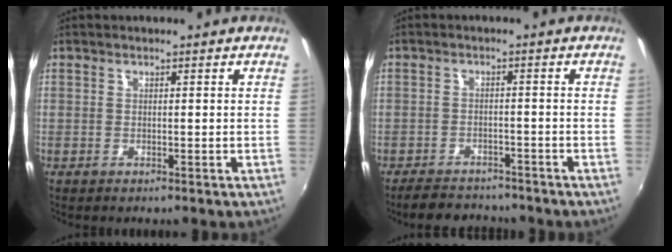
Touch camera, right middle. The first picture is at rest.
{"total": 7.1, "force": [-6.4, 2.4, 1.8], "torque": [-0.057, 0.001, -0.097]}